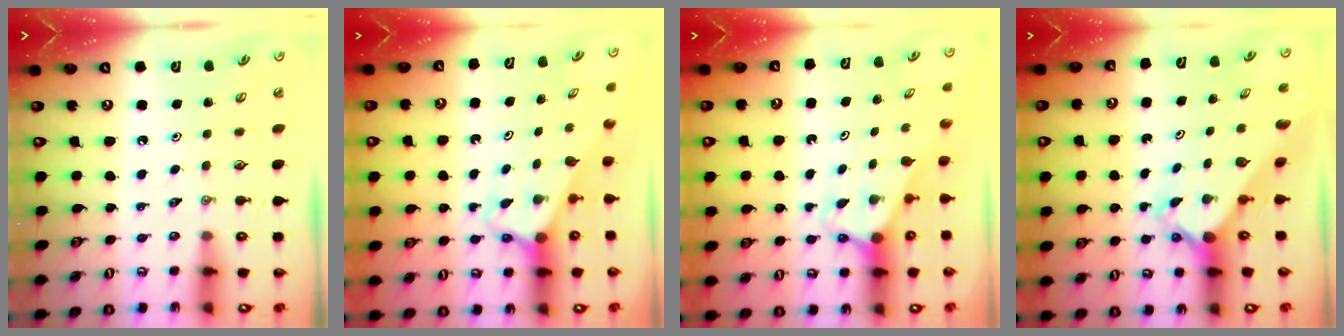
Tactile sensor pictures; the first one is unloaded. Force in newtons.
{"total": 2.6, "press": 2.6, "slide": 0.1}
{"total": 2.7, "press": 2.7, "slide": 0.2}
{"total": 2.3, "press": 2.3, "slide": 0.1}